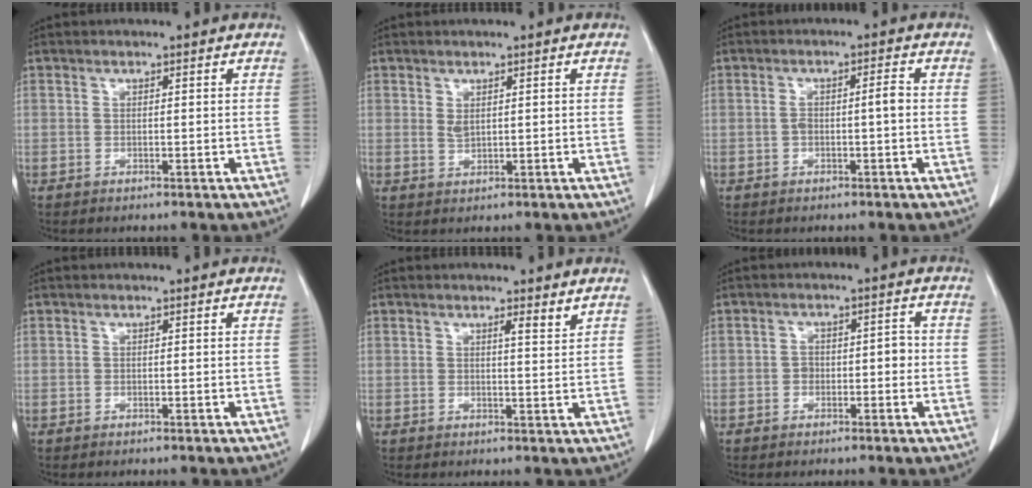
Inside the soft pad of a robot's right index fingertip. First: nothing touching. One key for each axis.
{"total": 1.3, "fx": 0.6, "fy": 0.5, "fz": 1.1, "tx": -0.021, "ty": -0.004, "tz": 0.016}
{"total": 3.1, "fx": -0.3, "fy": 0.5, "fz": 3.0, "tx": -0.058, "ty": 0.012, "tz": -0.003}
{"total": 0.0}
{"total": 1.8, "fx": 1.4, "fy": -0.1, "fz": 1.1, "tx": -0.019, "ty": -0.007, "tz": 0.022}
{"total": 2.9, "fx": -0.7, "fy": 1.8, "fz": 2.2, "tx": -0.028, "ty": 0.016, "tz": -0.009}